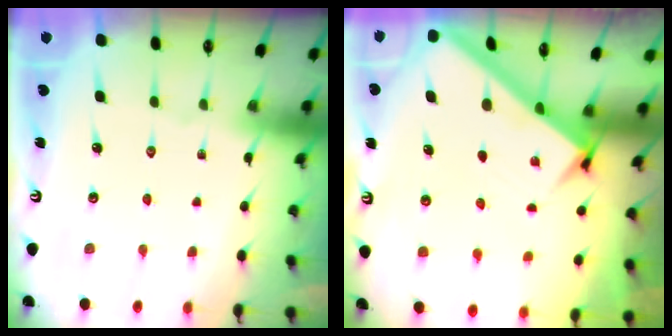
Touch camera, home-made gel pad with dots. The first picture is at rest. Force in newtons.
{"total": 2.7, "press": 2.7, "slide": 0.3}